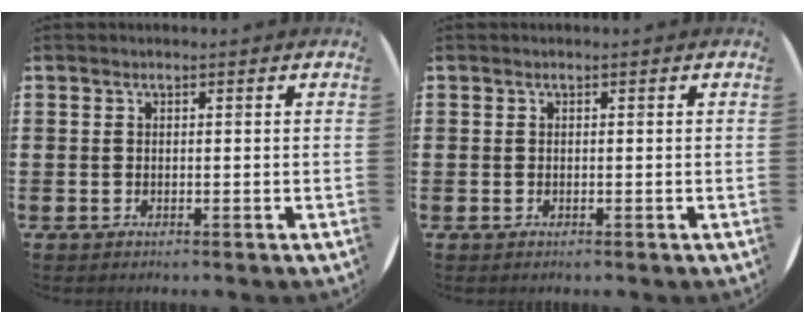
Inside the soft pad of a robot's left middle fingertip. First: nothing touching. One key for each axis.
{"total": 0.0}